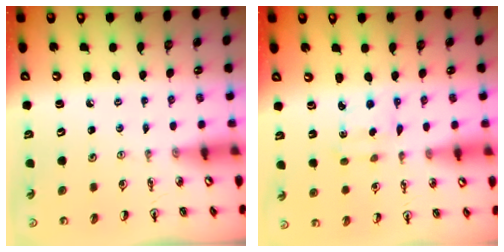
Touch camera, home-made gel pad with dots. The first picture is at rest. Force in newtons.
{"total": 2.4, "press": 2.3, "slide": 0.6}